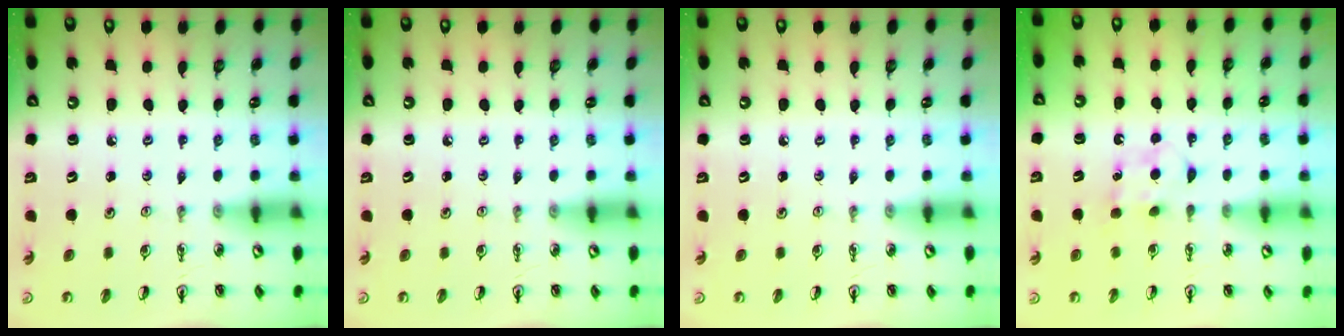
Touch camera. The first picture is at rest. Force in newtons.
{"total": 0.0}
{"total": 0.0}
{"total": 5.0, "press": 5.0, "slide": 0.6}